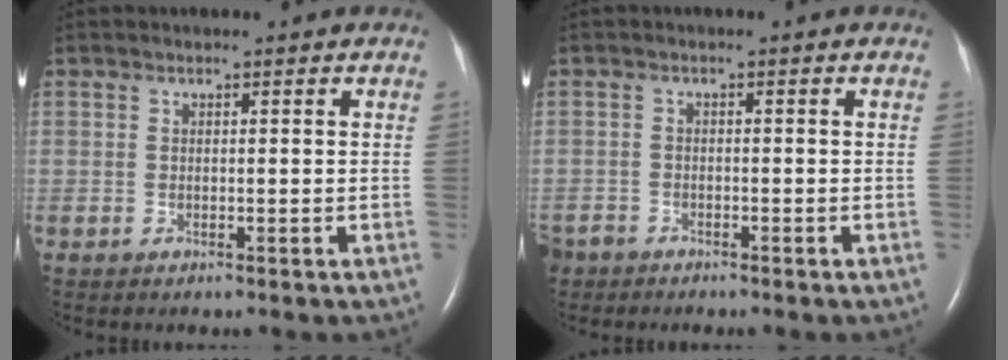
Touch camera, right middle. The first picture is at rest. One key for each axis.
{"total": 3.0, "fx": -2.6, "fy": 1.5, "fz": 0.2, "tx": -0.007, "ty": -0.001, "tz": -0.049}